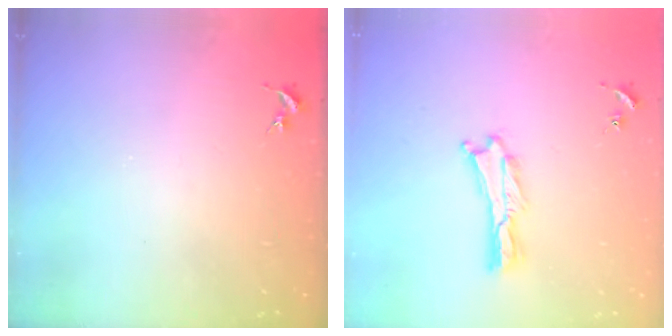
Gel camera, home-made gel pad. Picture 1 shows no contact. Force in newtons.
{"total": 0.6, "press": 0.5, "slide": 0.2}